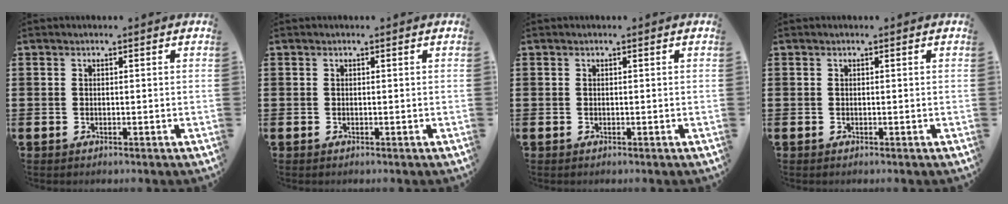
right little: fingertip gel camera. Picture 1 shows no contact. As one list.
[{"total": 0.0}, {"total": 0.0}, {"total": 0.0}]